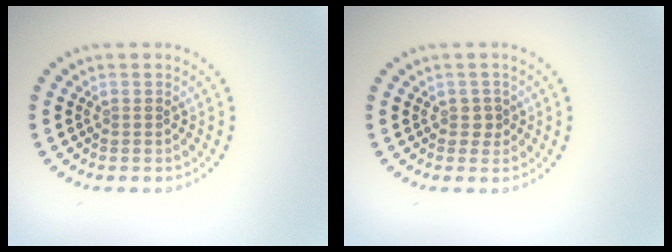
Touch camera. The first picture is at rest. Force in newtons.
{"total": 1.0, "press": 0.9, "slide": 0.4}